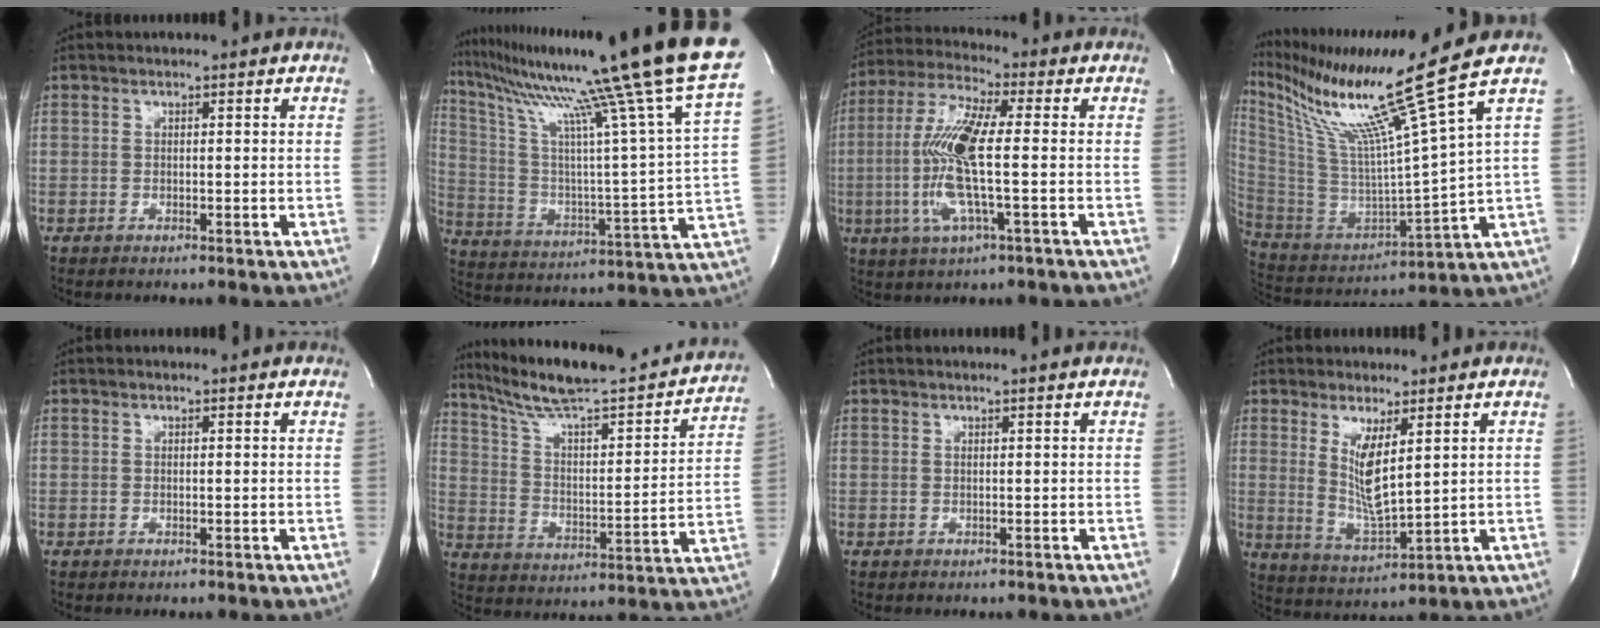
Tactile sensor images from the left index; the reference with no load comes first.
{"total": 29.7, "force": [22.8, -2.5, 18.8], "torque": [-0.320, -0.051, 0.333]}
{"total": 12.8, "force": [-1.7, 1.2, 12.6], "torque": [-0.273, -0.001, -0.038]}
{"total": 19.5, "force": [13.7, -4.1, 13.3], "torque": [-0.254, -0.057, 0.248]}
{"total": 0.0}
{"total": 26.2, "force": [22.6, 3.4, 12.8], "torque": [-0.194, -0.019, 0.317]}
{"total": 0.8, "force": [0.5, -0.3, 0.6], "torque": [-0.015, 0.004, 0.011]}
{"total": 6.7, "force": [2.2, 1.0, 6.2], "torque": [-0.125, -0.024, 0.051]}